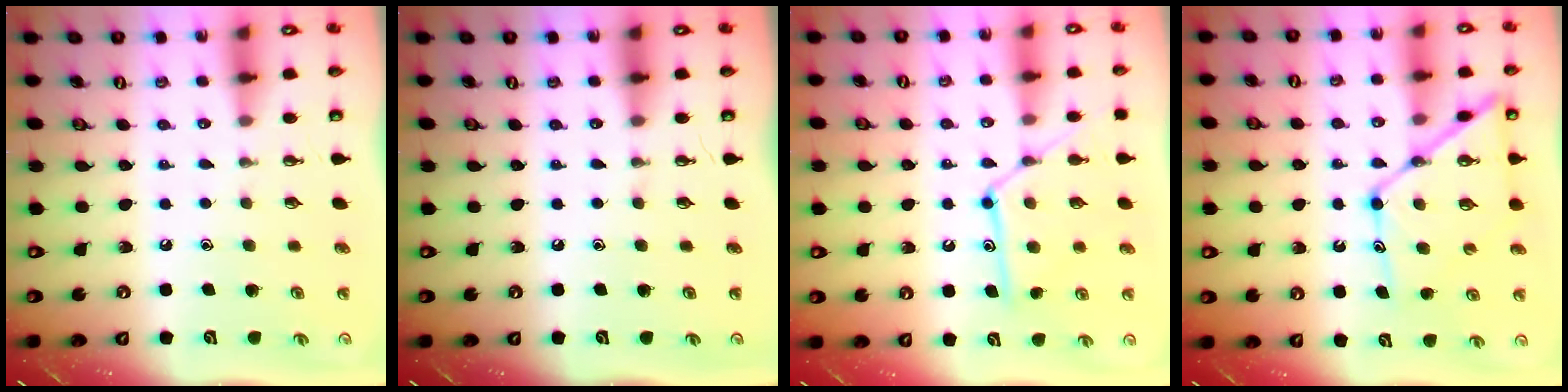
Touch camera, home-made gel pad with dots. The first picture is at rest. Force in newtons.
{"total": 0.0}
{"total": 13.0, "press": 13.0, "slide": 1.0}
{"total": 15.0, "press": 15.0, "slide": 1.3}